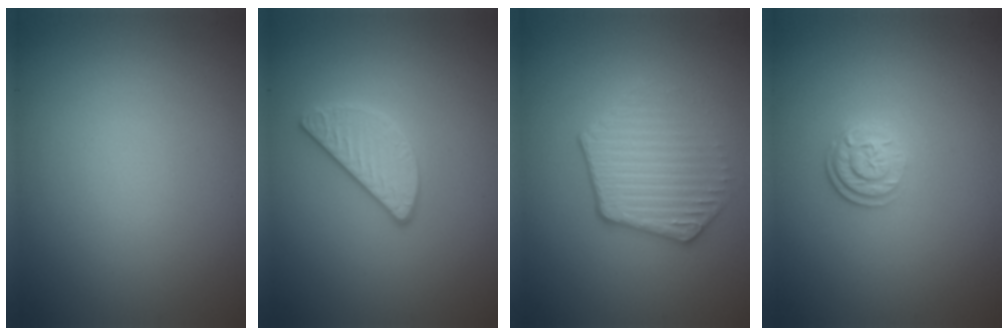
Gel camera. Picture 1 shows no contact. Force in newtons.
{"total": 2.6, "press": 2.5, "slide": 0.8}
{"total": 3.5, "press": 3.1, "slide": 1.7}
{"total": 2.6, "press": 1.9, "slide": 1.8}